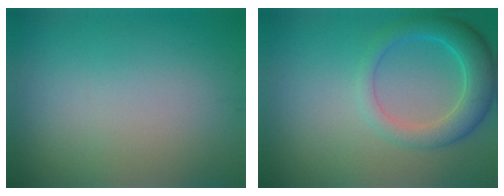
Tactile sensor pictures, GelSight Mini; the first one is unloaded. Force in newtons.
{"total": 4.4, "press": 4.4, "slide": 0.3}